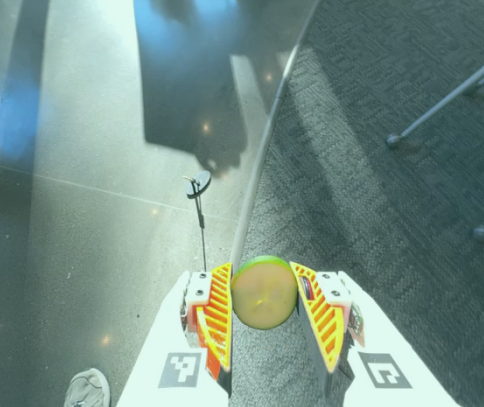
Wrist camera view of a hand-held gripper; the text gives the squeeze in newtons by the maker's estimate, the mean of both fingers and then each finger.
{"total": 10.8, "left": 11.1, "right": 10.5}